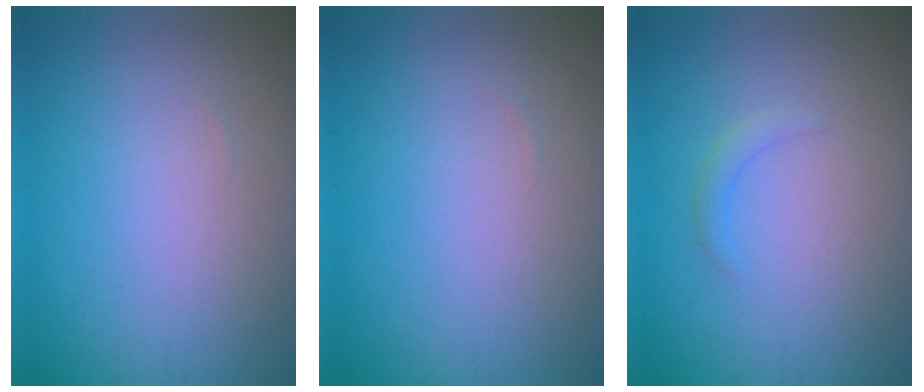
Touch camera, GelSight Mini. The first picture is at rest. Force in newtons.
{"total": 0.0}
{"total": 0.9, "press": 0.9, "slide": 0.0}